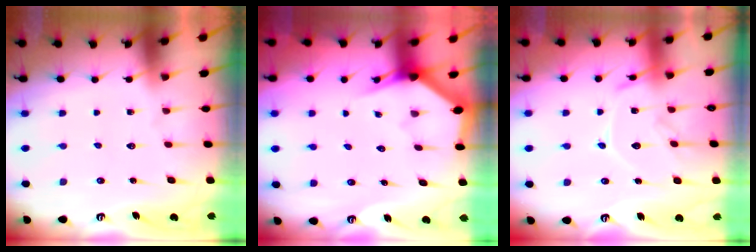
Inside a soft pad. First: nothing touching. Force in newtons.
{"total": 3.0, "press": 3.0, "slide": 0.1}
{"total": 13.0, "press": 13.0, "slide": 0.8}